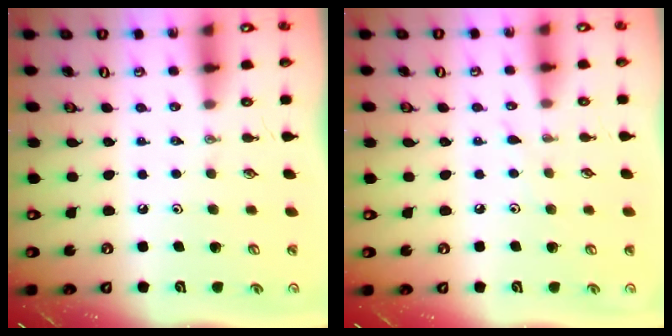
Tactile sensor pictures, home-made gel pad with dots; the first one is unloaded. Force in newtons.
{"total": 2.5, "press": 2.5, "slide": 0.4}